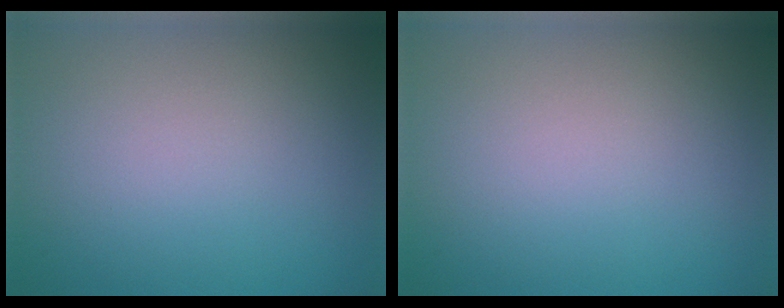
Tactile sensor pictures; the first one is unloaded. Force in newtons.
{"total": 0.0}